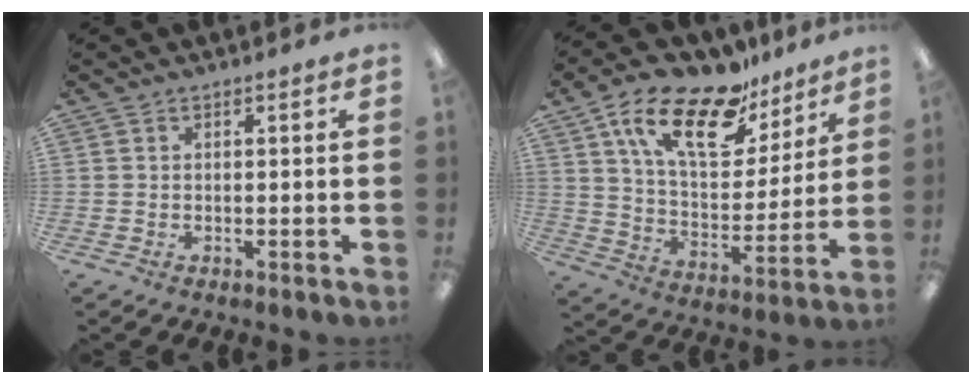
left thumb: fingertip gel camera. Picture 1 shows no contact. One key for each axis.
{"total": 20.8, "fx": 13.4, "fy": 9.6, "fz": 12.7, "tx": -0.224, "ty": -0.066, "tz": 0.232}